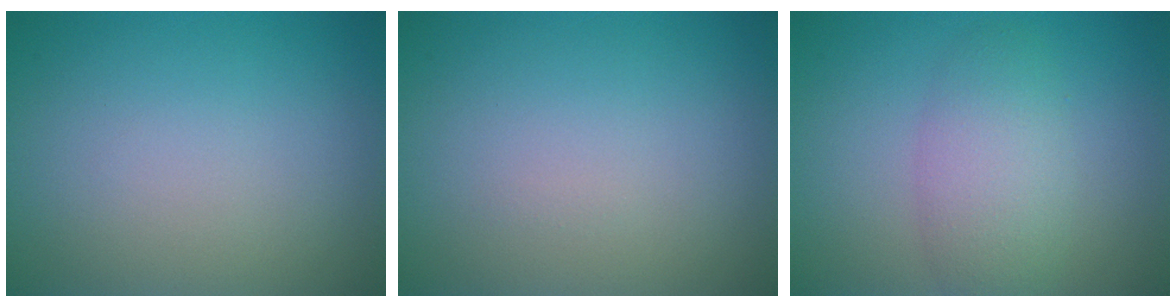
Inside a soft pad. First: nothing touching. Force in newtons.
{"total": 0.0}
{"total": 4.0, "press": 4.0, "slide": 0.1}